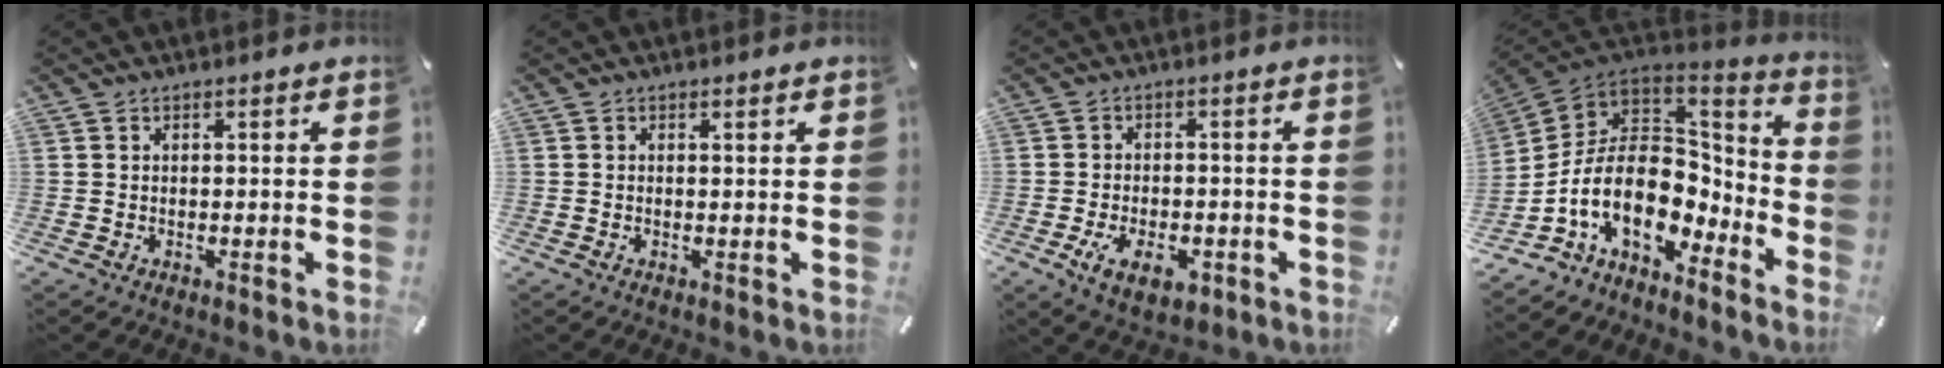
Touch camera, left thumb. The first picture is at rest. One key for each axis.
{"total": 0.8, "fx": 0.2, "fy": 0.1, "fz": 0.8, "tx": -0.014, "ty": 0.000, "tz": 0.003}
{"total": 7.5, "fx": -2.9, "fy": 4.2, "fz": 5.4, "tx": -0.094, "ty": 0.007, "tz": -0.048}
{"total": 19.2, "fx": -4.6, "fy": 12.8, "fz": 13.5, "tx": -0.260, "ty": -0.020, "tz": -0.074}